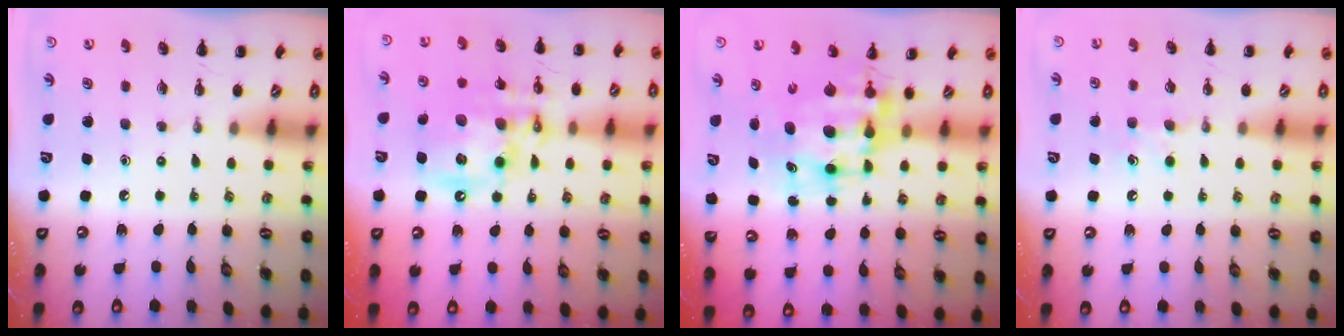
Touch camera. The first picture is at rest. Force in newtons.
{"total": 16.7, "press": 16.4, "slide": 3.3}
{"total": 9.0, "press": 8.6, "slide": 2.6}
{"total": 5.5, "press": 5.2, "slide": 1.7}